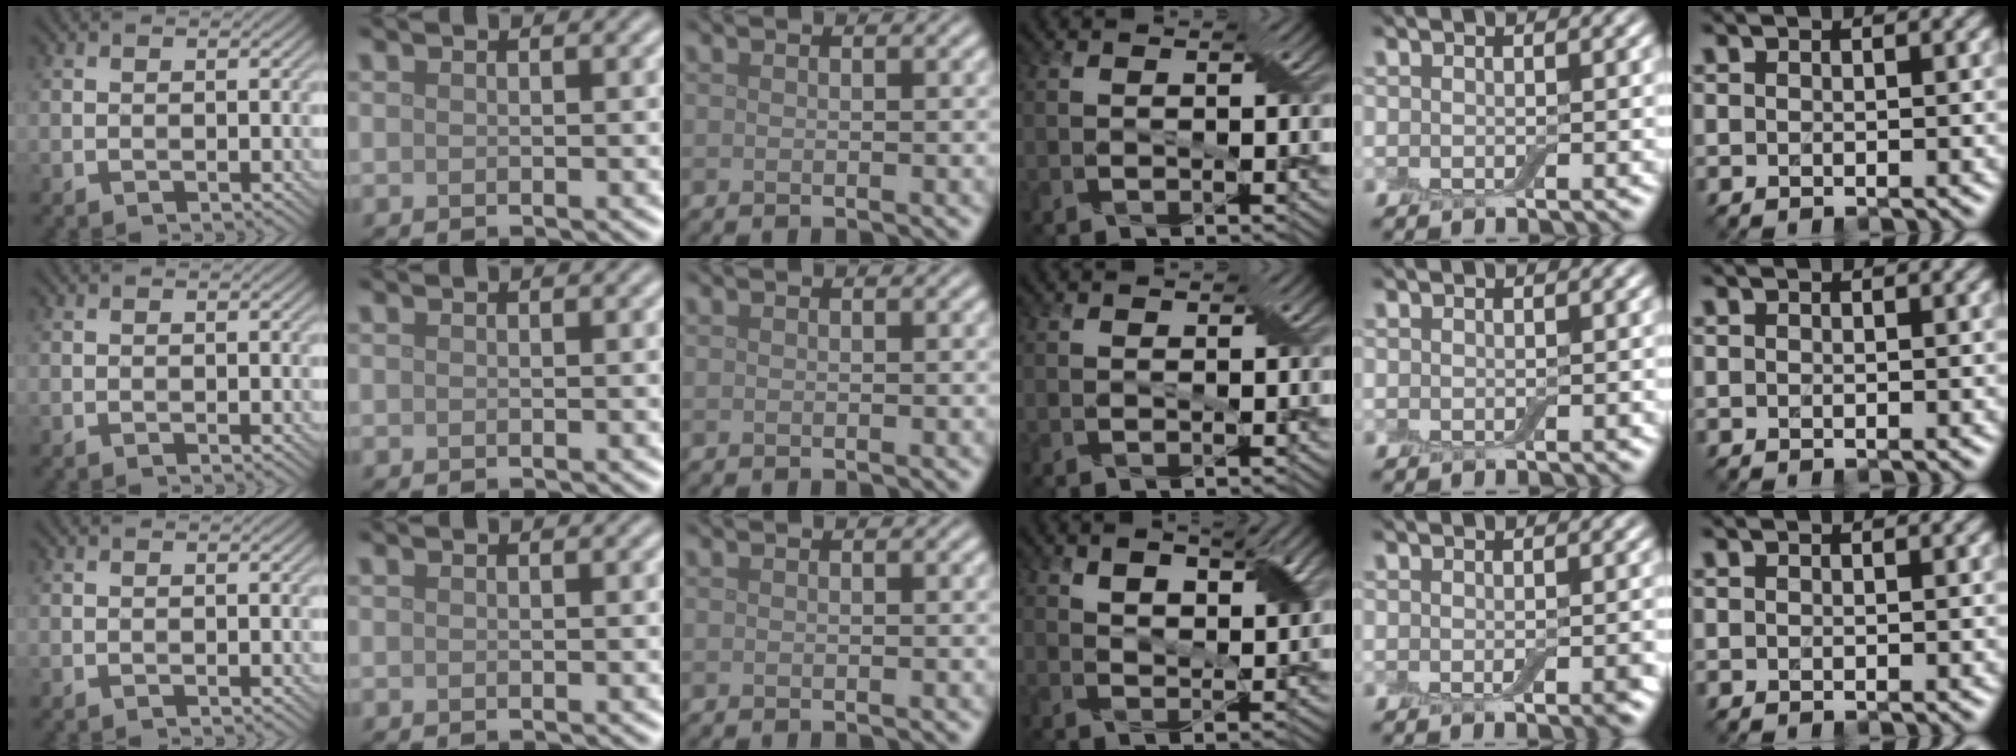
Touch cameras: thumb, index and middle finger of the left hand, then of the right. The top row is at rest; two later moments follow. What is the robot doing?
{"motion": "squeeze", "object": "air blower"}